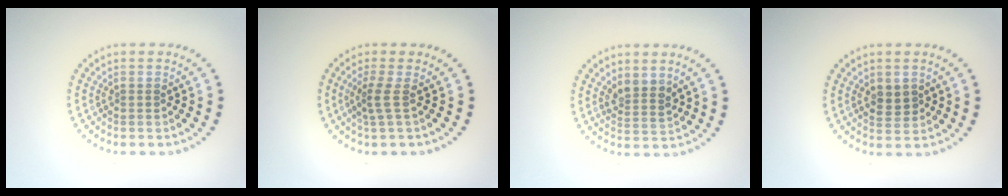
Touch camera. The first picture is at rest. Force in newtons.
{"total": 1.7, "press": 1.1, "slide": 1.3}
{"total": 2.3, "press": 1.9, "slide": 1.4}
{"total": 2.0, "press": 2.0, "slide": 0.3}